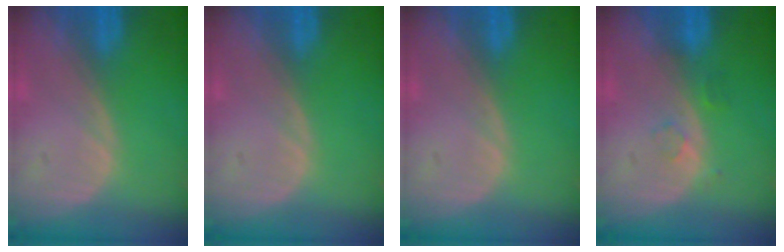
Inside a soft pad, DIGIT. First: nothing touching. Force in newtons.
{"total": 0.0}
{"total": 0.0}
{"total": 1.7, "press": 1.7, "slide": 0.2}